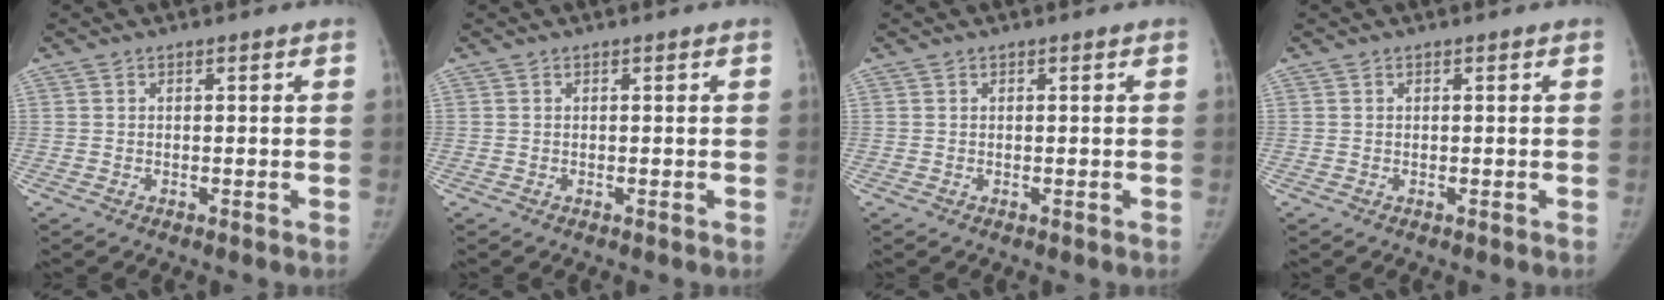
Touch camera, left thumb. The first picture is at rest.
{"total": 0.0}
{"total": 0.0}
{"total": 0.0}